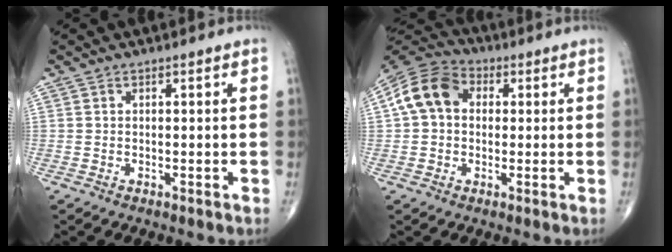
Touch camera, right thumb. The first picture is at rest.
{"total": 10.5, "force": [1.5, 8.1, 6.5], "torque": [-0.115, 0.028, 0.013]}